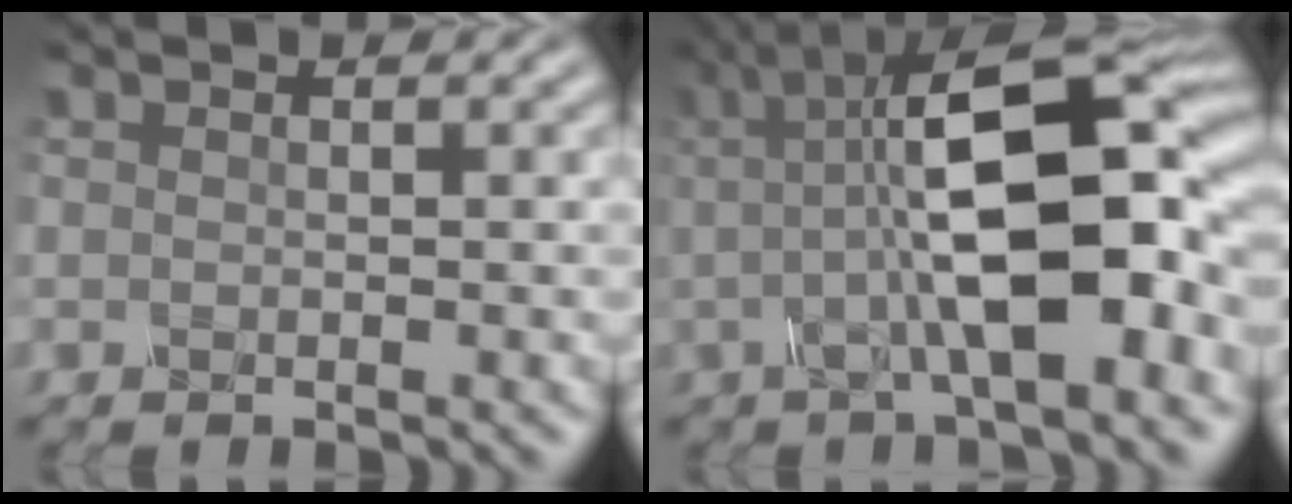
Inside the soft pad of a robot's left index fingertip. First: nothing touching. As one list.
[{"total": 12.7, "force": [0.8, 4.4, 11.9], "torque": [-0.171, 0.011, 0.005]}]